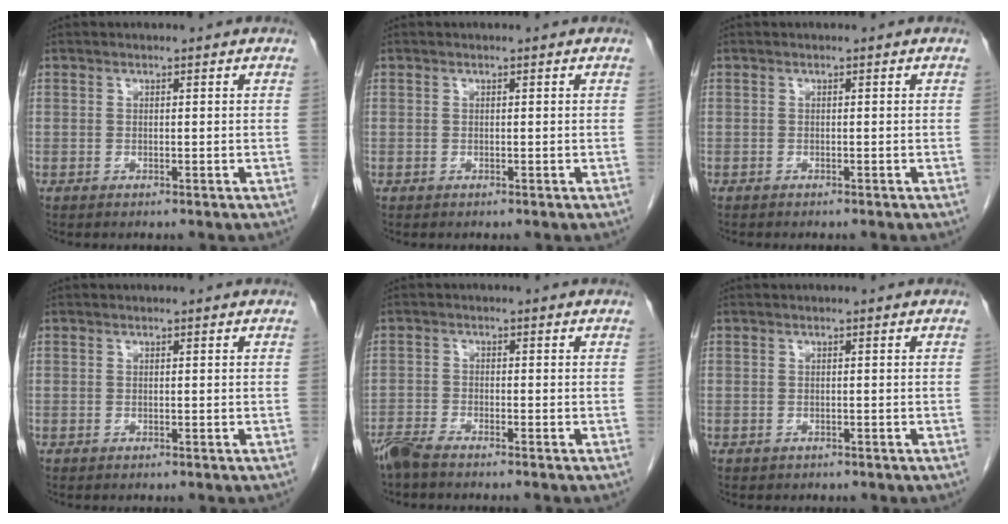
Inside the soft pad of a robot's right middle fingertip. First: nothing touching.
{"total": 0.0}
{"total": 1.0, "force": [-0.9, 0.2, 0.5], "torque": [-0.012, -0.003, -0.010]}
{"total": 0.0}
{"total": 4.2, "force": [-3.7, 0.2, 1.9], "torque": [-0.031, -0.011, -0.068]}
{"total": 0.8, "force": [-0.6, 0.6, 0.2], "torque": [-0.017, 0.001, -0.003]}